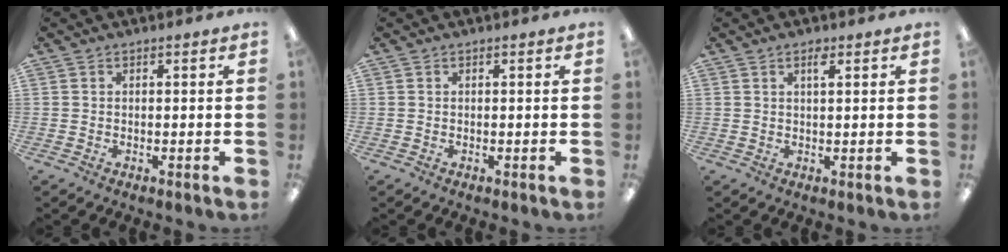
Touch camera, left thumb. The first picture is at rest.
{"total": 0.0}
{"total": 2.1, "force": [1.4, 0.6, 1.5], "torque": [-0.026, -0.001, 0.022]}